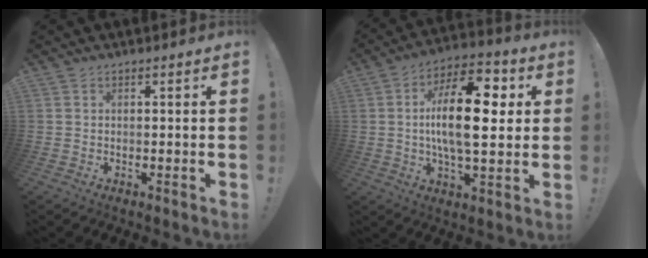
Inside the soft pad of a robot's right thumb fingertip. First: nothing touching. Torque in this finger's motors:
{"motor_torque": [2.20, 2.81, 1.86, -0.01, 0.60]}